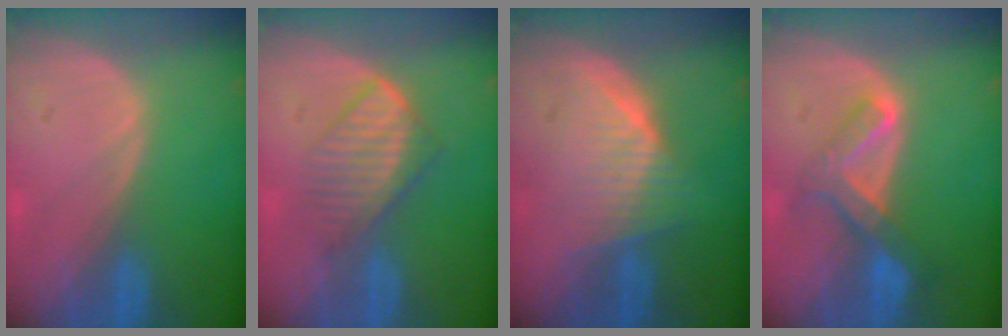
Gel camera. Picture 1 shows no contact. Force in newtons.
{"total": 5.9, "press": 5.8, "slide": 1.3}
{"total": 6.5, "press": 6.2, "slide": 1.8}
{"total": 6.7, "press": 5.8, "slide": 3.4}